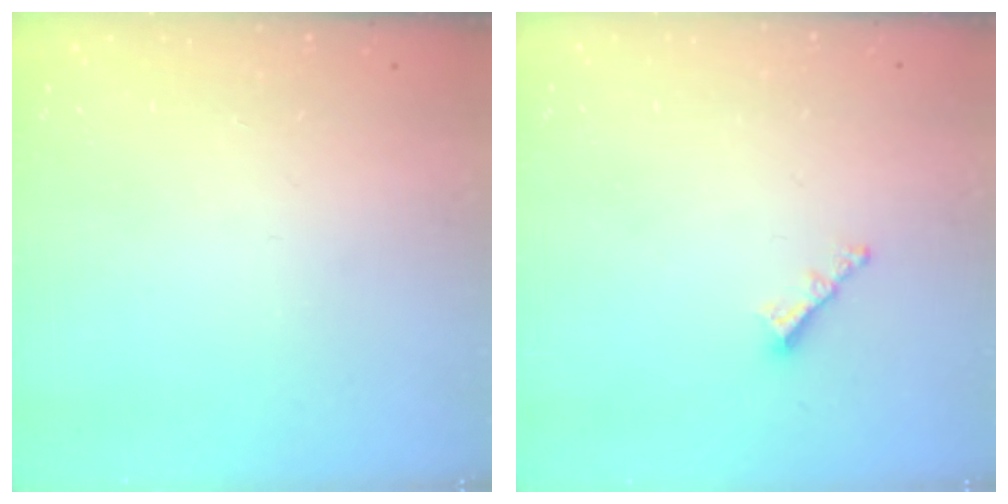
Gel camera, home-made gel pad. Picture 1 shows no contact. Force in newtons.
{"total": 3.1, "press": 3.1, "slide": 0.3}